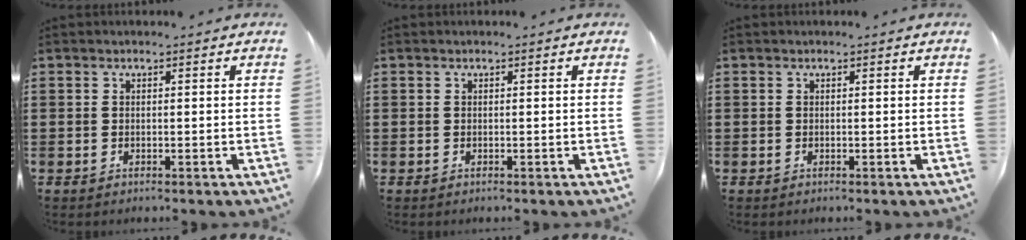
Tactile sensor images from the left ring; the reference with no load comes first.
{"total": 0.0}
{"total": 0.0}